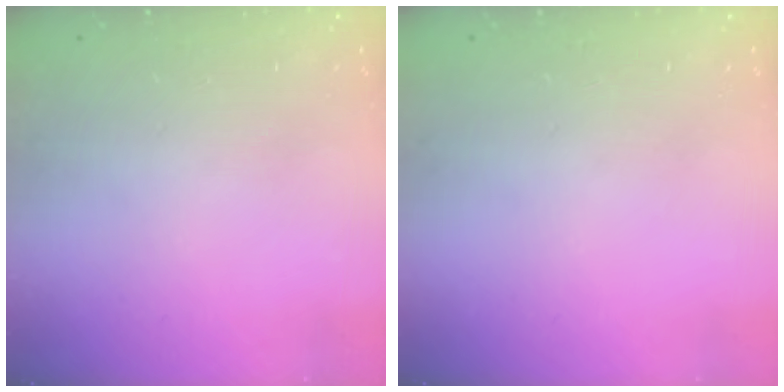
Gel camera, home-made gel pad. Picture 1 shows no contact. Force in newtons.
{"total": 0.0}